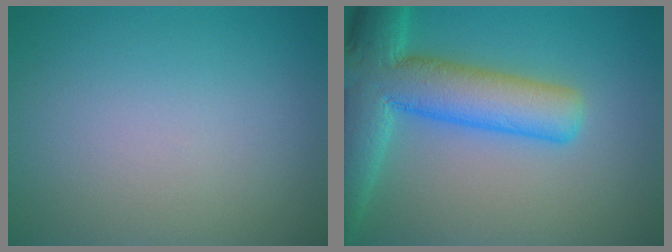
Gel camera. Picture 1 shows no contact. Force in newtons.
{"total": 9.7, "press": 9.7, "slide": 0.6}